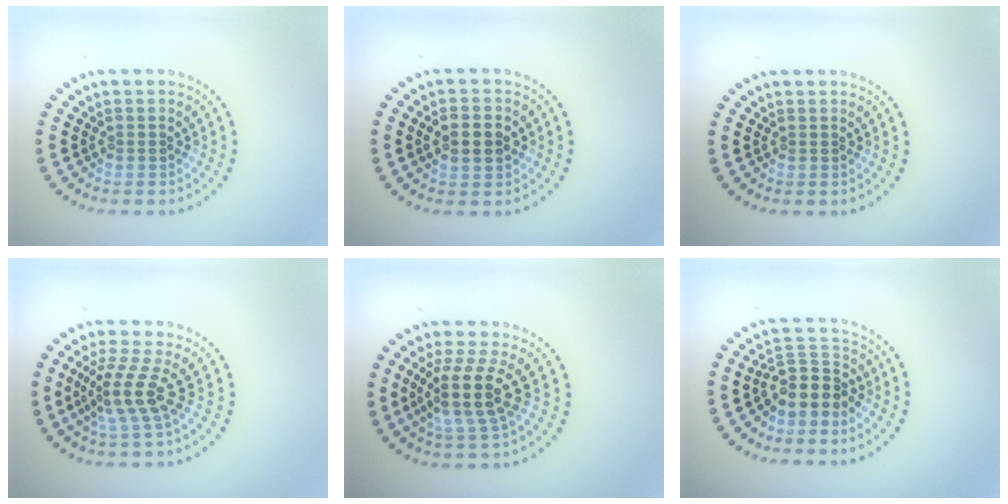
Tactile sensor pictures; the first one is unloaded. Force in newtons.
{"total": 3.7, "press": 3.7, "slide": 0.2}
{"total": 0.0}
{"total": 3.4, "press": 2.6, "slide": 2.2}
{"total": 4.3, "press": 3.5, "slide": 2.4}
{"total": 3.4, "press": 2.7, "slide": 2.2}